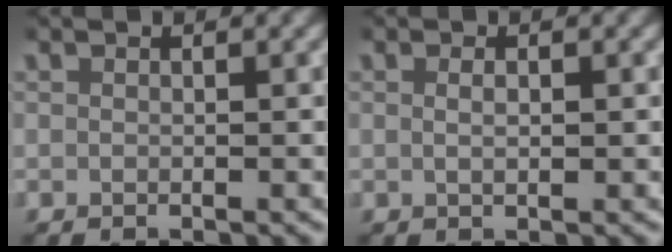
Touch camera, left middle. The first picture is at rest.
{"total": 1.0, "force": [0.1, 0.4, 0.9], "torque": [-0.015, -0.001, 0.003]}